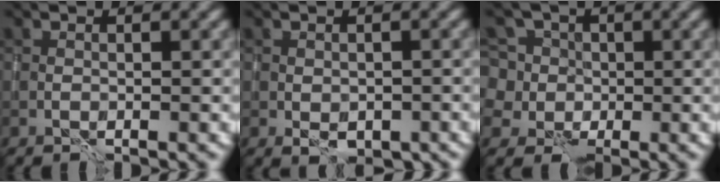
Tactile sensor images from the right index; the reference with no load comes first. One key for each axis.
{"total": 2.5, "fx": -1.0, "fy": 1.8, "fz": 1.5, "tx": -0.021, "ty": -0.009, "tz": -0.009}
{"total": 8.6, "fx": 2.4, "fy": 7.5, "fz": 3.4, "tx": -0.051, "ty": 0.038, "tz": -0.014}